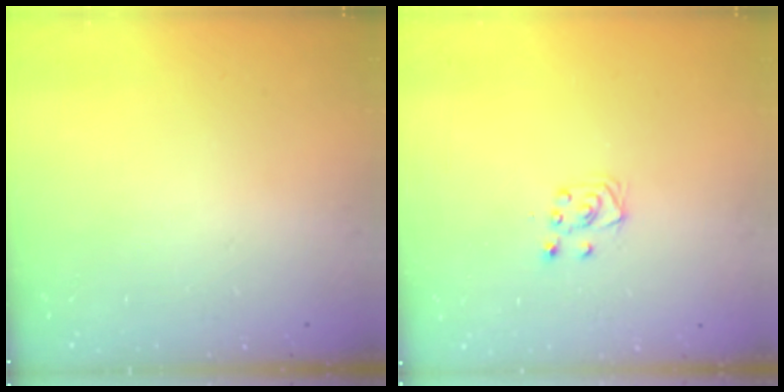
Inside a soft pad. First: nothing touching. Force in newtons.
{"total": 5.1, "press": 5.1, "slide": 0.4}